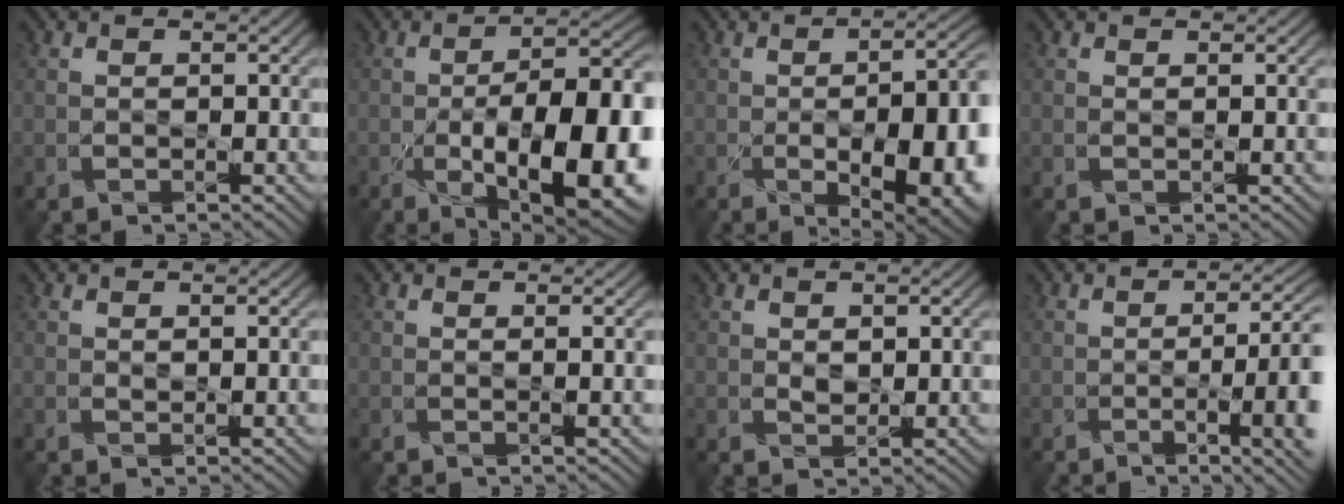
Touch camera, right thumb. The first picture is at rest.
{"total": 16.9, "force": [-5.9, 6.3, 14.6], "torque": [-0.217, -0.011, -0.084]}
{"total": 15.1, "force": [-5.2, 6.4, 12.6], "torque": [-0.156, -0.013, -0.054]}
{"total": 0.7, "force": [0.3, -0.2, 0.6], "torque": [-0.015, 0.002, 0.004]}
{"total": 0.8, "force": [0.2, 0.2, 0.7], "torque": [-0.019, 0.001, 0.004]}
{"total": 1.8, "force": [-0.2, -0.2, 1.7], "torque": [-0.031, 0.008, -0.007]}
{"total": 1.3, "force": [0.4, 0.9, 0.8], "torque": [-0.023, -0.002, 0.008]}
{"total": 10.7, "force": [-2.5, 3.4, 9.9], "torque": [-0.106, 0.010, -0.040]}